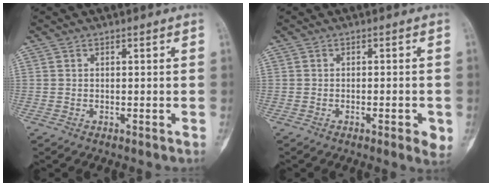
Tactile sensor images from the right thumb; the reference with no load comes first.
{"total": 3.7, "force": [-1.3, 1.0, 3.4], "torque": [-0.043, -0.002, -0.014]}